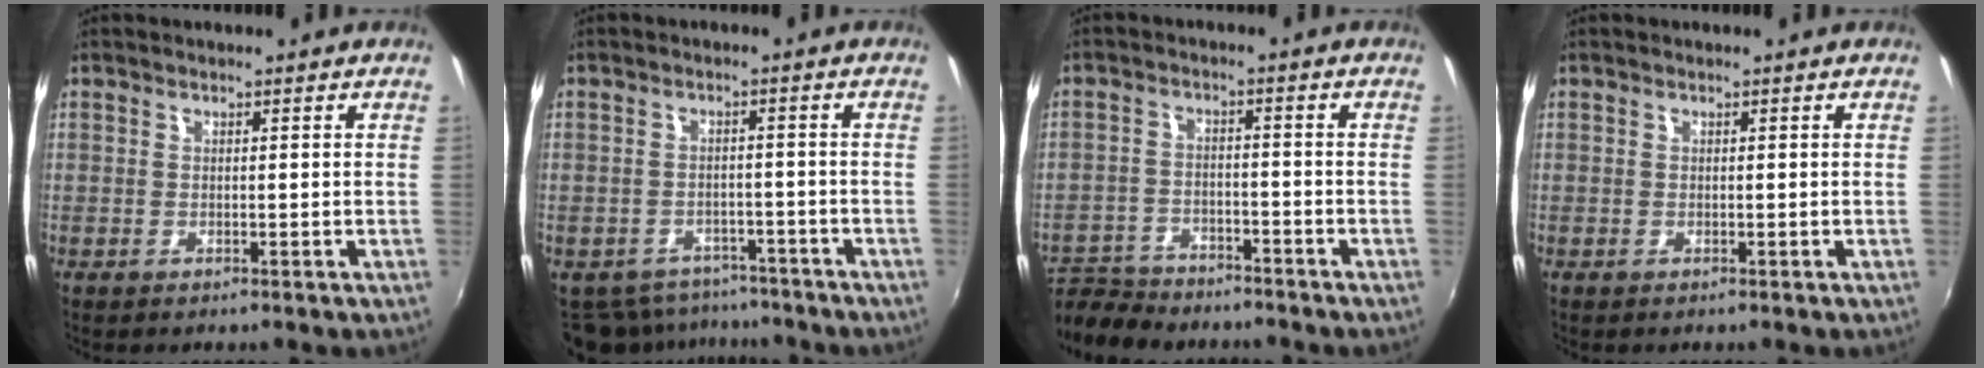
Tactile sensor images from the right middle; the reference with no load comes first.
{"total": 9.9, "force": [-8.1, 5.2, 2.4], "torque": [-0.065, -0.001, -0.106]}
{"total": 9.3, "force": [-8.3, 3.3, 2.6], "torque": [-0.076, -0.002, -0.141]}
{"total": 0.0}